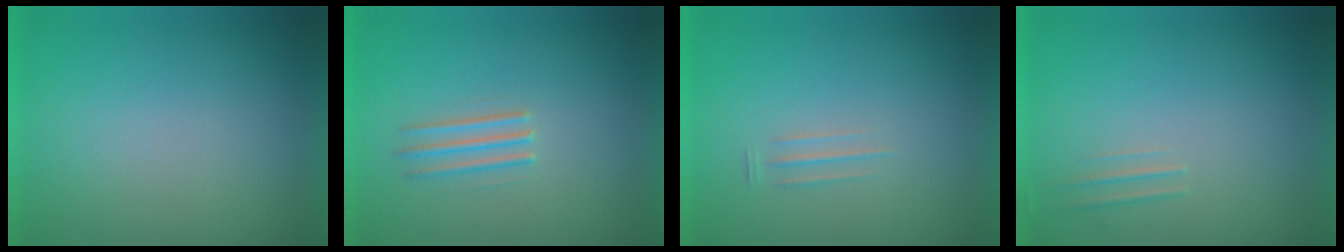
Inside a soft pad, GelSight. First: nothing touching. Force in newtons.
{"total": 2.3}
{"total": 1.6}
{"total": 1.6}